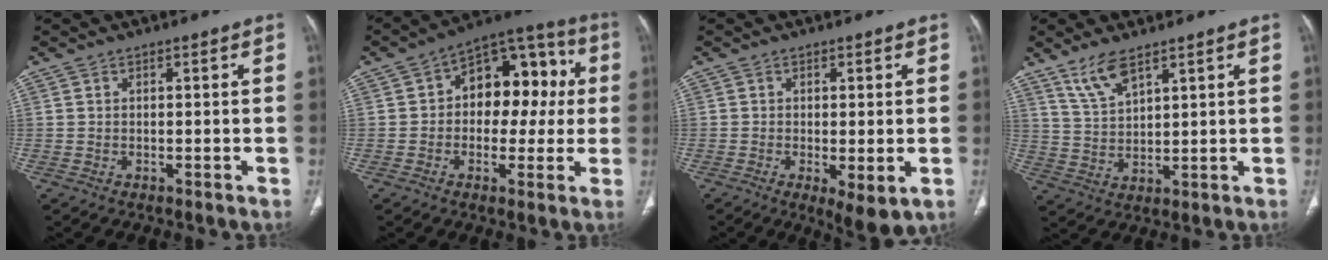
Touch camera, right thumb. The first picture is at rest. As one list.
[{"total": 15.4, "force": [1.6, 10.0, 11.5], "torque": [-0.100, 0.044, 0.014]}, {"total": 6.1, "force": [-1.7, 2.0, 5.6], "torque": [-0.093, -0.019, -0.022]}, {"total": 6.5, "force": [4.7, 2.1, 4.0], "torque": [-0.078, -0.021, 0.101]}]